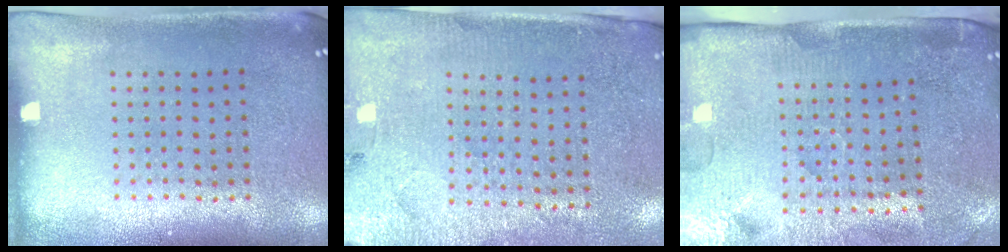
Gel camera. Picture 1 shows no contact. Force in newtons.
{"total": 2.9, "press": 2.7, "slide": 1.1}
{"total": 4.3, "press": 3.7, "slide": 2.2}